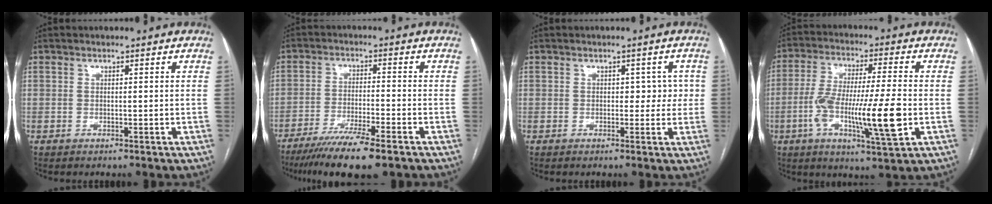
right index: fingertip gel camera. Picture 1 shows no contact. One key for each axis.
{"total": 10.9, "fx": -7.9, "fy": 0.7, "fz": 7.4, "tx": -0.118, "ty": -0.026, "tz": -0.128}
{"total": 3.2, "fx": 0.3, "fy": 2.2, "fz": 2.3, "tx": -0.015, "ty": 0.015, "tz": 0.004}
{"total": 14.9, "fx": -3.5, "fy": 1.3, "fz": 14.4, "tx": -0.265, "ty": -0.008, "tz": -0.061}